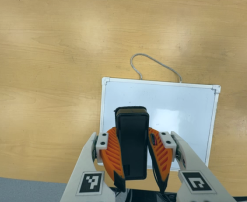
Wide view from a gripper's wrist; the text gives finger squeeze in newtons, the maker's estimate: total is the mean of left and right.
{"total": 10.0, "left": 8.6, "right": 11.3}